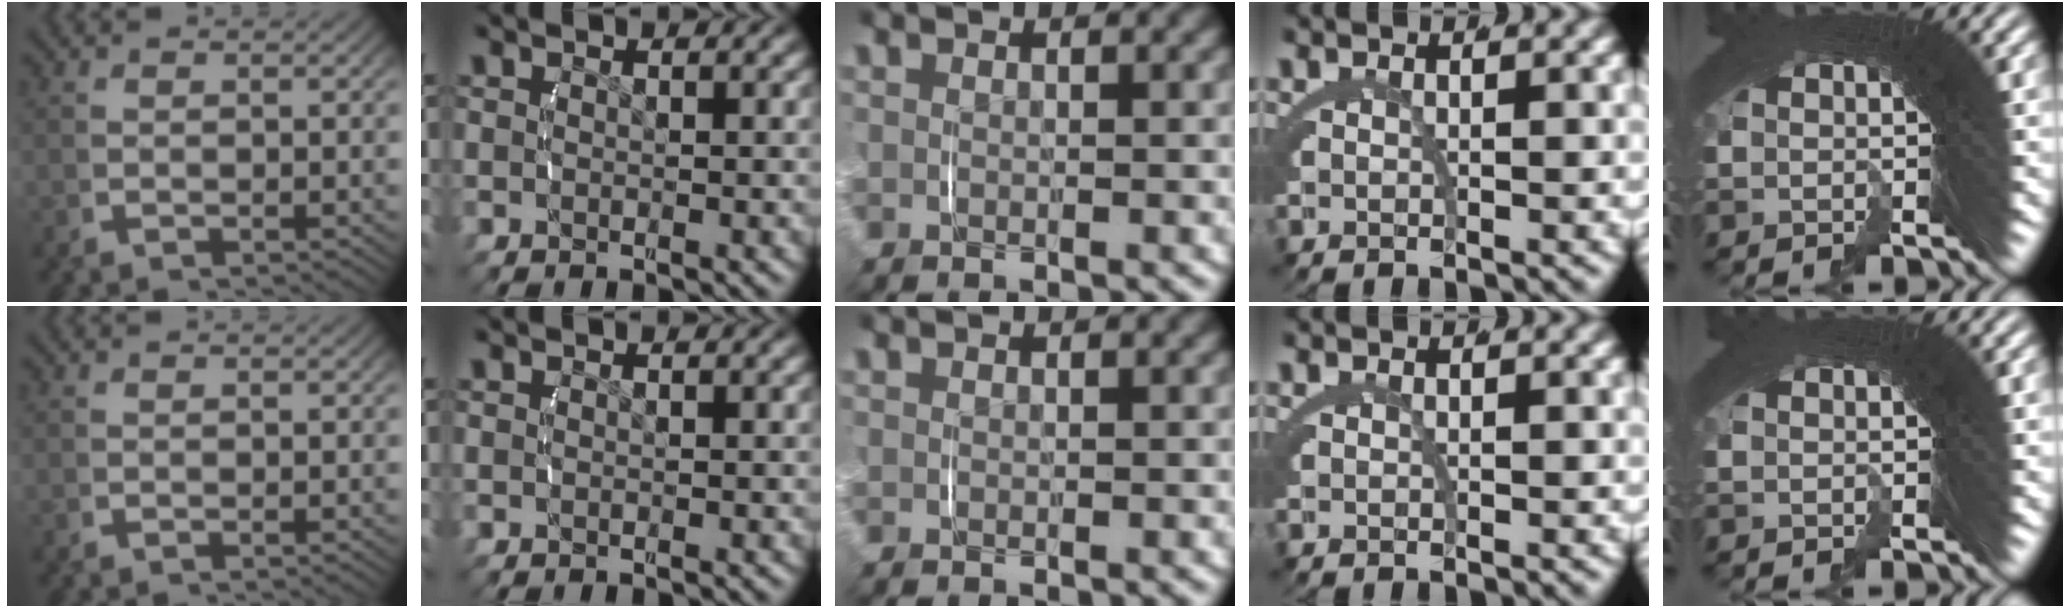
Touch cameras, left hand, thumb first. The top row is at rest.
{}